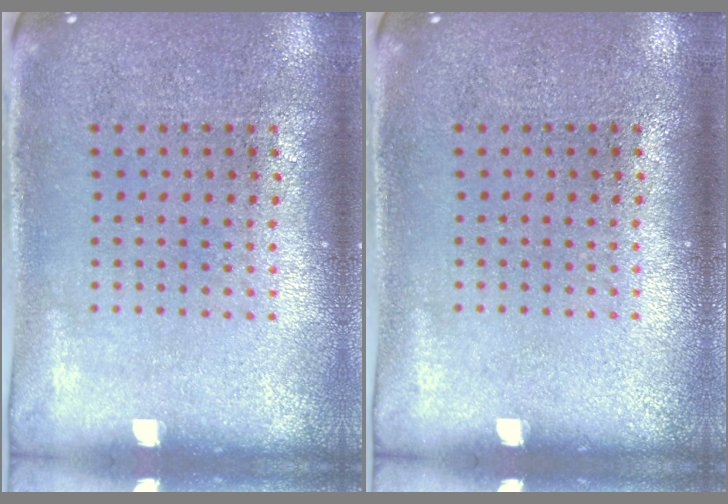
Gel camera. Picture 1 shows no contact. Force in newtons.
{"total": 0.0}